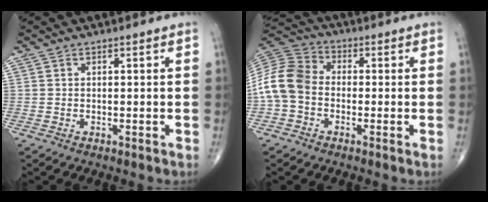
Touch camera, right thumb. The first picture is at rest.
{"total": 10.7, "force": [-1.8, 8.1, 6.6], "torque": [-0.132, 0.030, -0.050]}